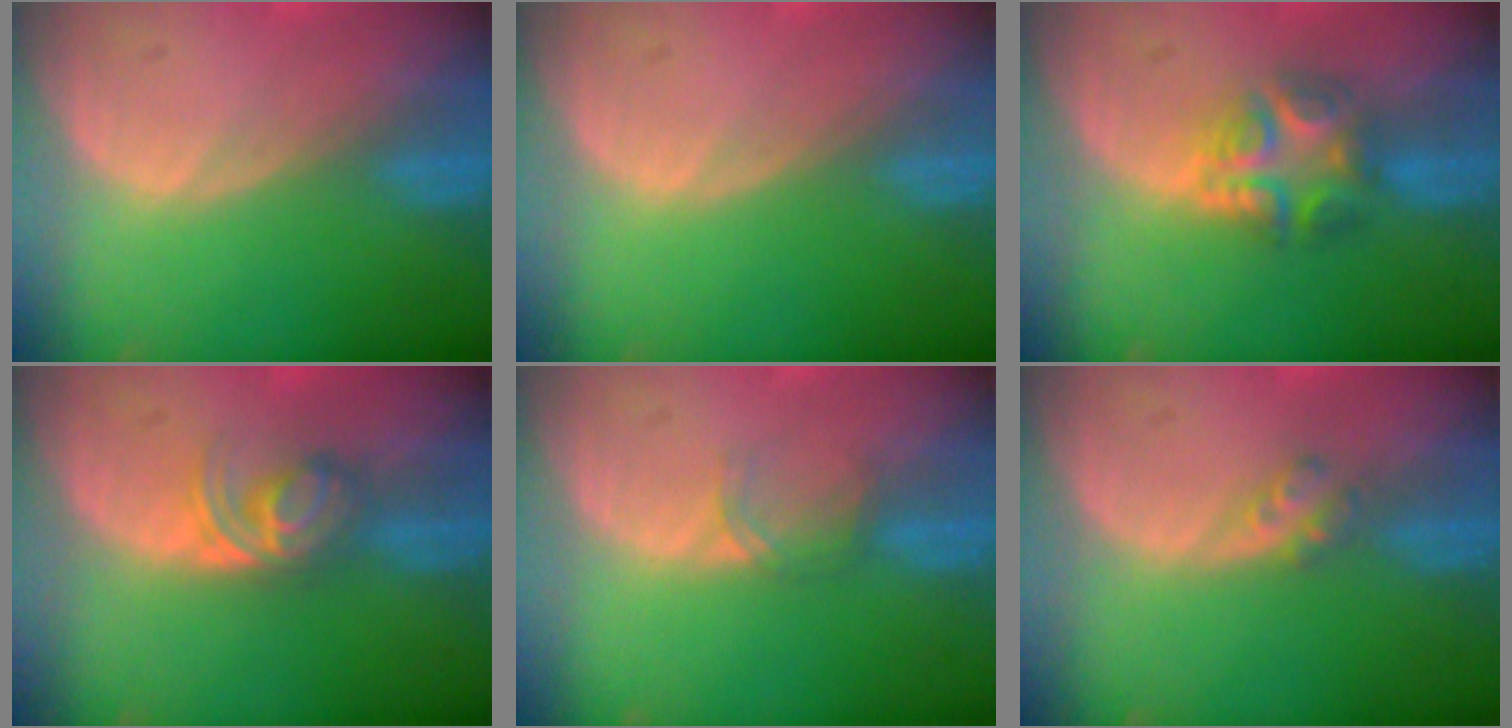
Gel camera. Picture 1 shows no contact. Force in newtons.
{"total": 0.0}
{"total": 6.8, "press": 6.2, "slide": 2.9}
{"total": 5.6, "press": 4.8, "slide": 2.9}
{"total": 1.9, "press": 1.9, "slide": 0.3}
{"total": 2.5, "press": 2.1, "slide": 1.4}